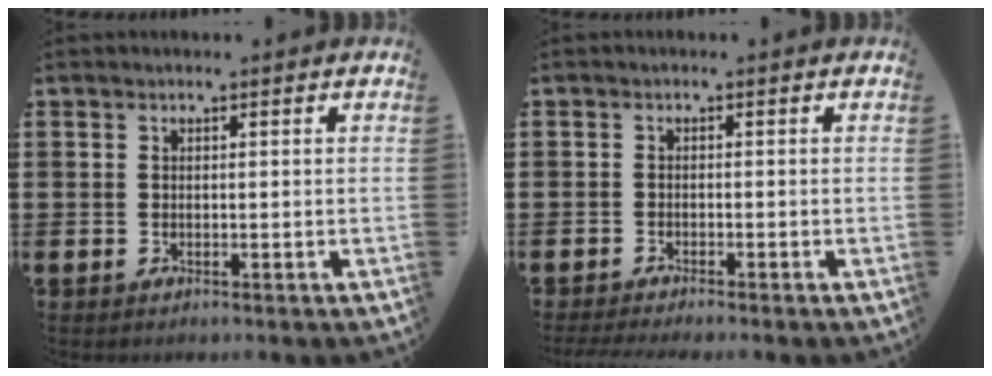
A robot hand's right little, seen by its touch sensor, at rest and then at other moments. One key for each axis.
{"total": 0.9, "fx": -0.8, "fy": 0.0, "fz": 0.5, "tx": -0.007, "ty": -0.002, "tz": -0.015}